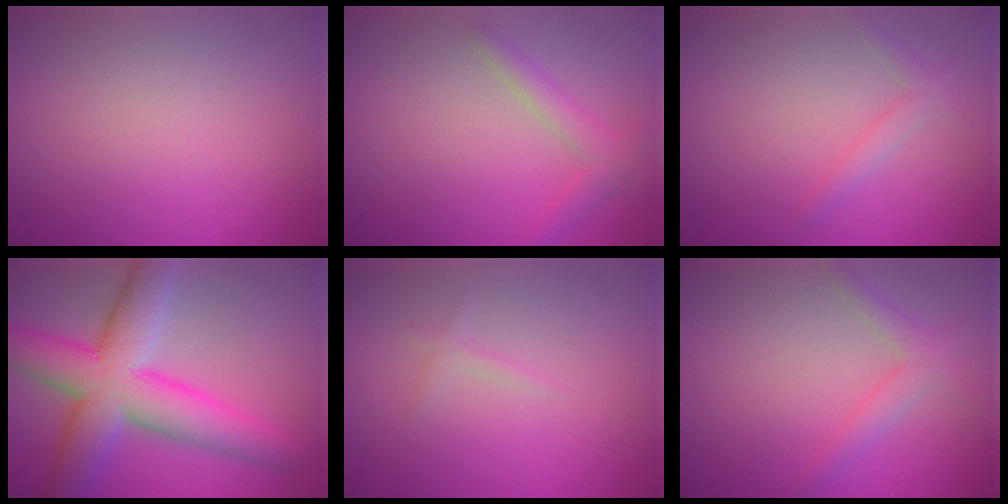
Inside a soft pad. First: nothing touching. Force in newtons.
{"total": 2.2, "press": 2.2, "slide": 0.0}
{"total": 1.4, "press": 1.4, "slide": 0.1}
{"total": 9.7, "press": 9.7, "slide": 0.6}
{"total": 0.7, "press": 0.7, "slide": 0.0}
{"total": 2.1, "press": 2.1, "slide": 0.1}